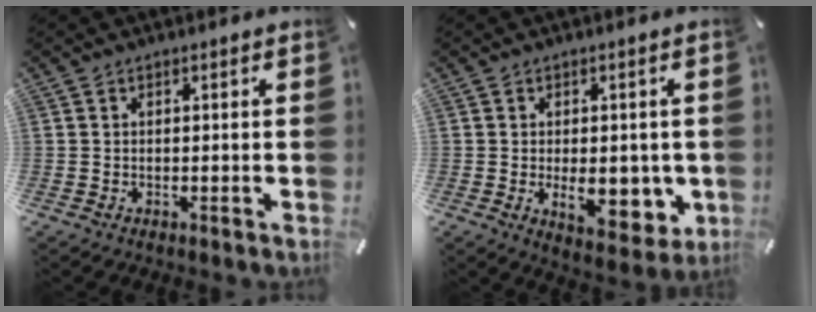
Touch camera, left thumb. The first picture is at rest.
{"total": 10.9, "force": [-1.4, 5.3, 9.4], "torque": [-0.122, -0.012, -0.018]}